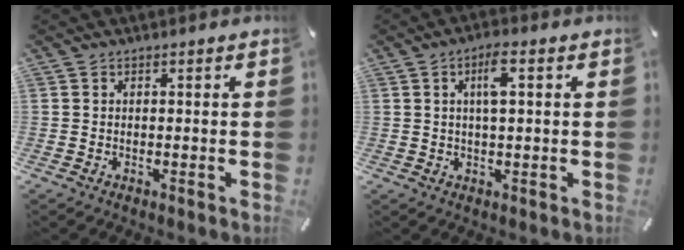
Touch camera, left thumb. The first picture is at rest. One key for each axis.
{"total": 5.4, "fx": 1.5, "fy": 1.5, "fz": 4.9, "tx": -0.092, "ty": 0.004, "tz": 0.021}